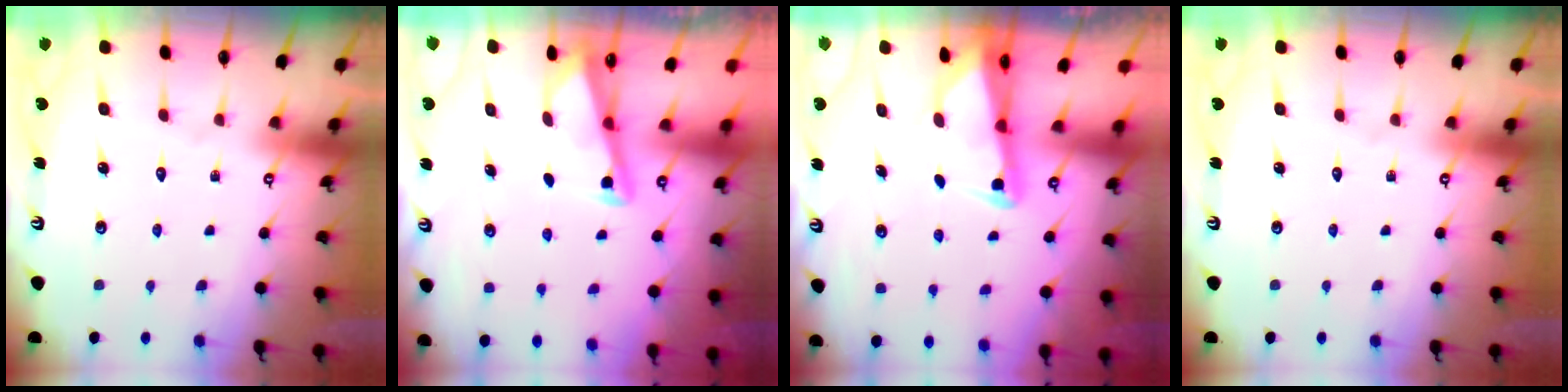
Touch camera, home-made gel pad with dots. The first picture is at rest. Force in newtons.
{"total": 2.9, "press": 2.8, "slide": 0.4}
{"total": 2.4, "press": 2.4, "slide": 0.3}
{"total": 0.0}